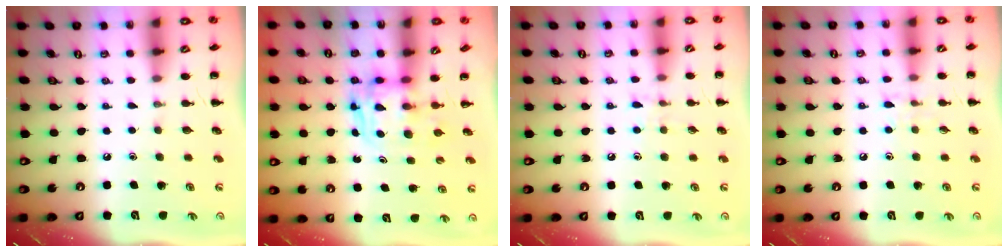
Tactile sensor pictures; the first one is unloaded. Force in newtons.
{"total": 2.7, "press": 2.7, "slide": 0.2}
{"total": 5.6, "press": 5.3, "slide": 1.6}
{"total": 5.4, "press": 5.2, "slide": 1.2}